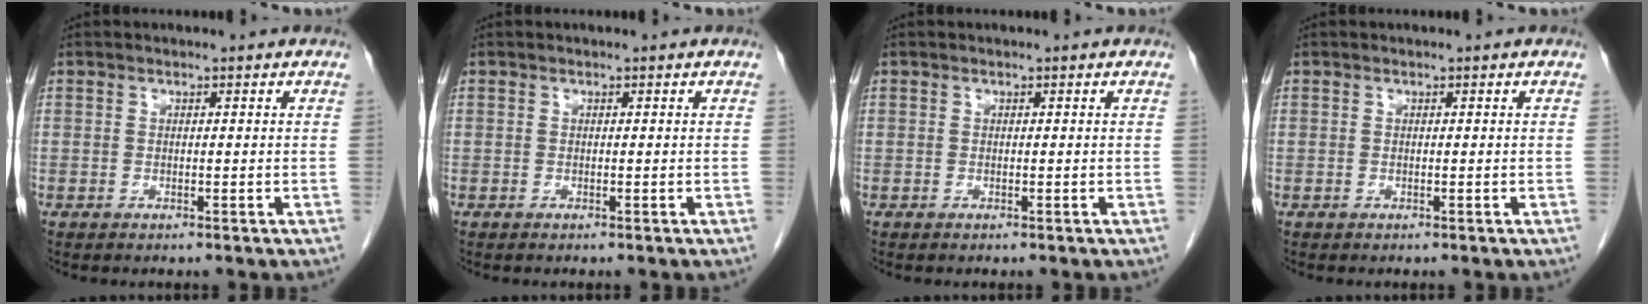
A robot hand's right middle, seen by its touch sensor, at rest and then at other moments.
{"total": 0.0}
{"total": 0.0}
{"total": 0.0}